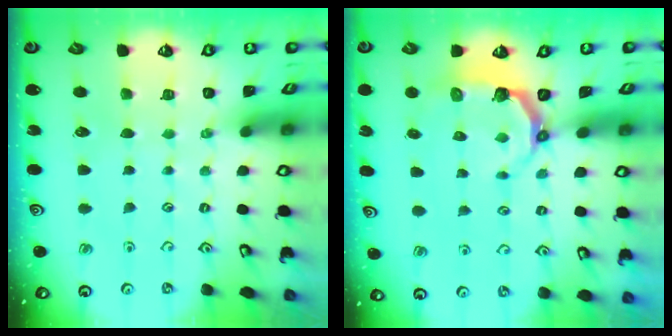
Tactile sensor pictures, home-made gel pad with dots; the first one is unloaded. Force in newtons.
{"total": 4.3, "press": 2.8, "slide": 3.3}